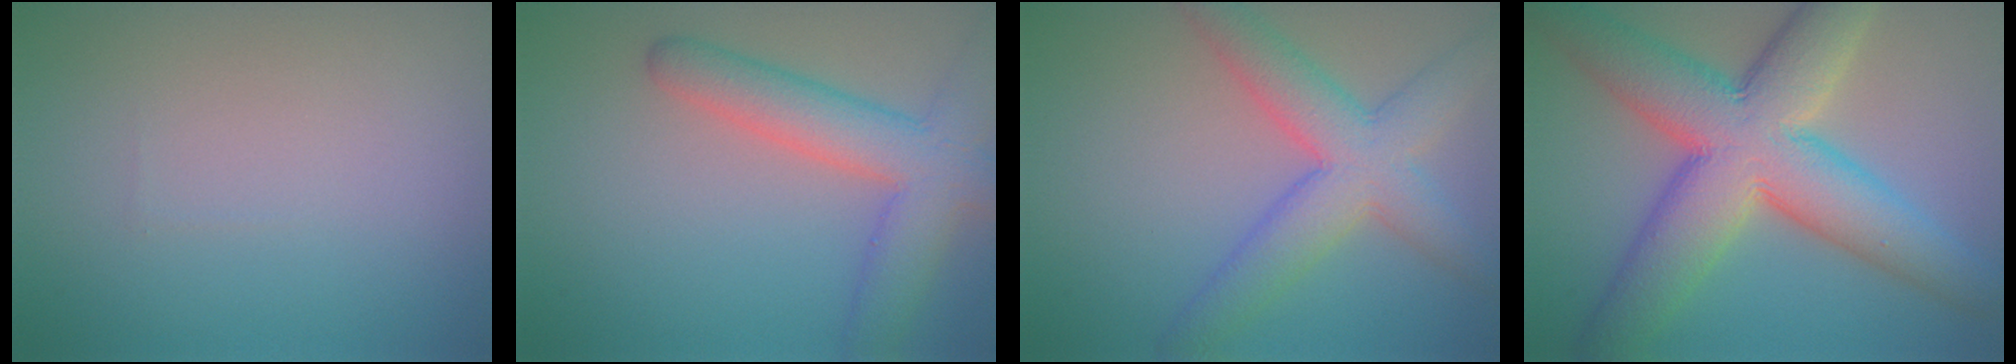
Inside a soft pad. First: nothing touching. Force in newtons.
{"total": 6.1, "press": 6.0, "slide": 0.3}
{"total": 6.3, "press": 6.3, "slide": 0.3}
{"total": 12.3, "press": 12.3, "slide": 0.6}